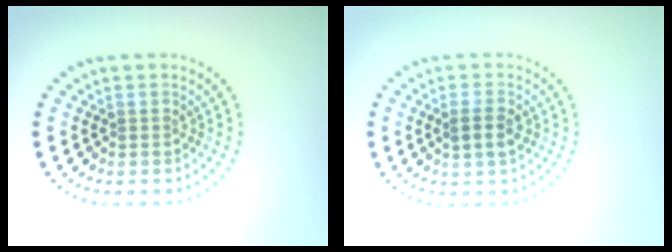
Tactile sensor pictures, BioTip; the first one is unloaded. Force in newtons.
{"total": 2.3, "press": 2.3, "slide": 0.6}